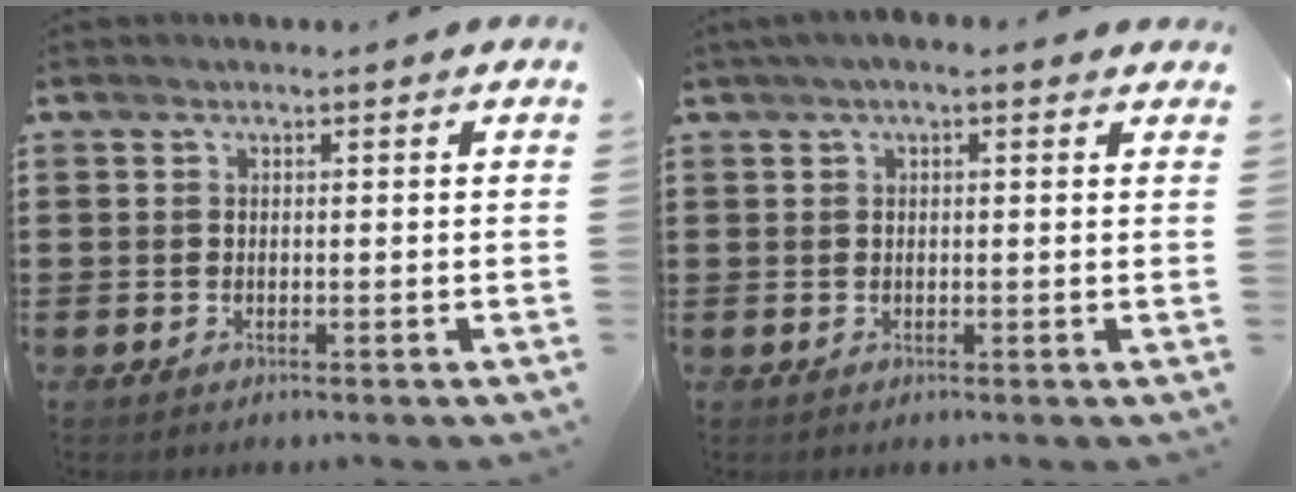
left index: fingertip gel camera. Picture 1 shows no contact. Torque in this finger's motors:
{"motor_torque": [2.14, 0.00, 0.54, 0.12]}